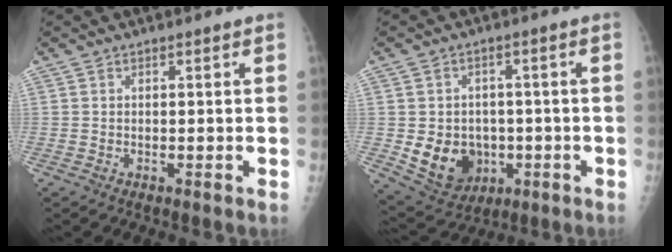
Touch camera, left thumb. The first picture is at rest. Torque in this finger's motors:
{"motor_torque": [-0.10, 0.31, 0.39, -0.02, 0.08]}